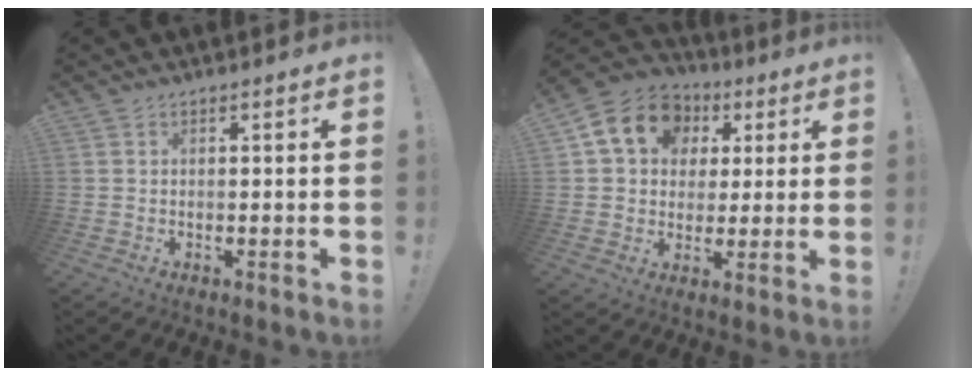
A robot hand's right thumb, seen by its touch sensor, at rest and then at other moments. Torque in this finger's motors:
{"motor_torque": [0.85, 0.85, 0.18, -0.08, 0.26]}